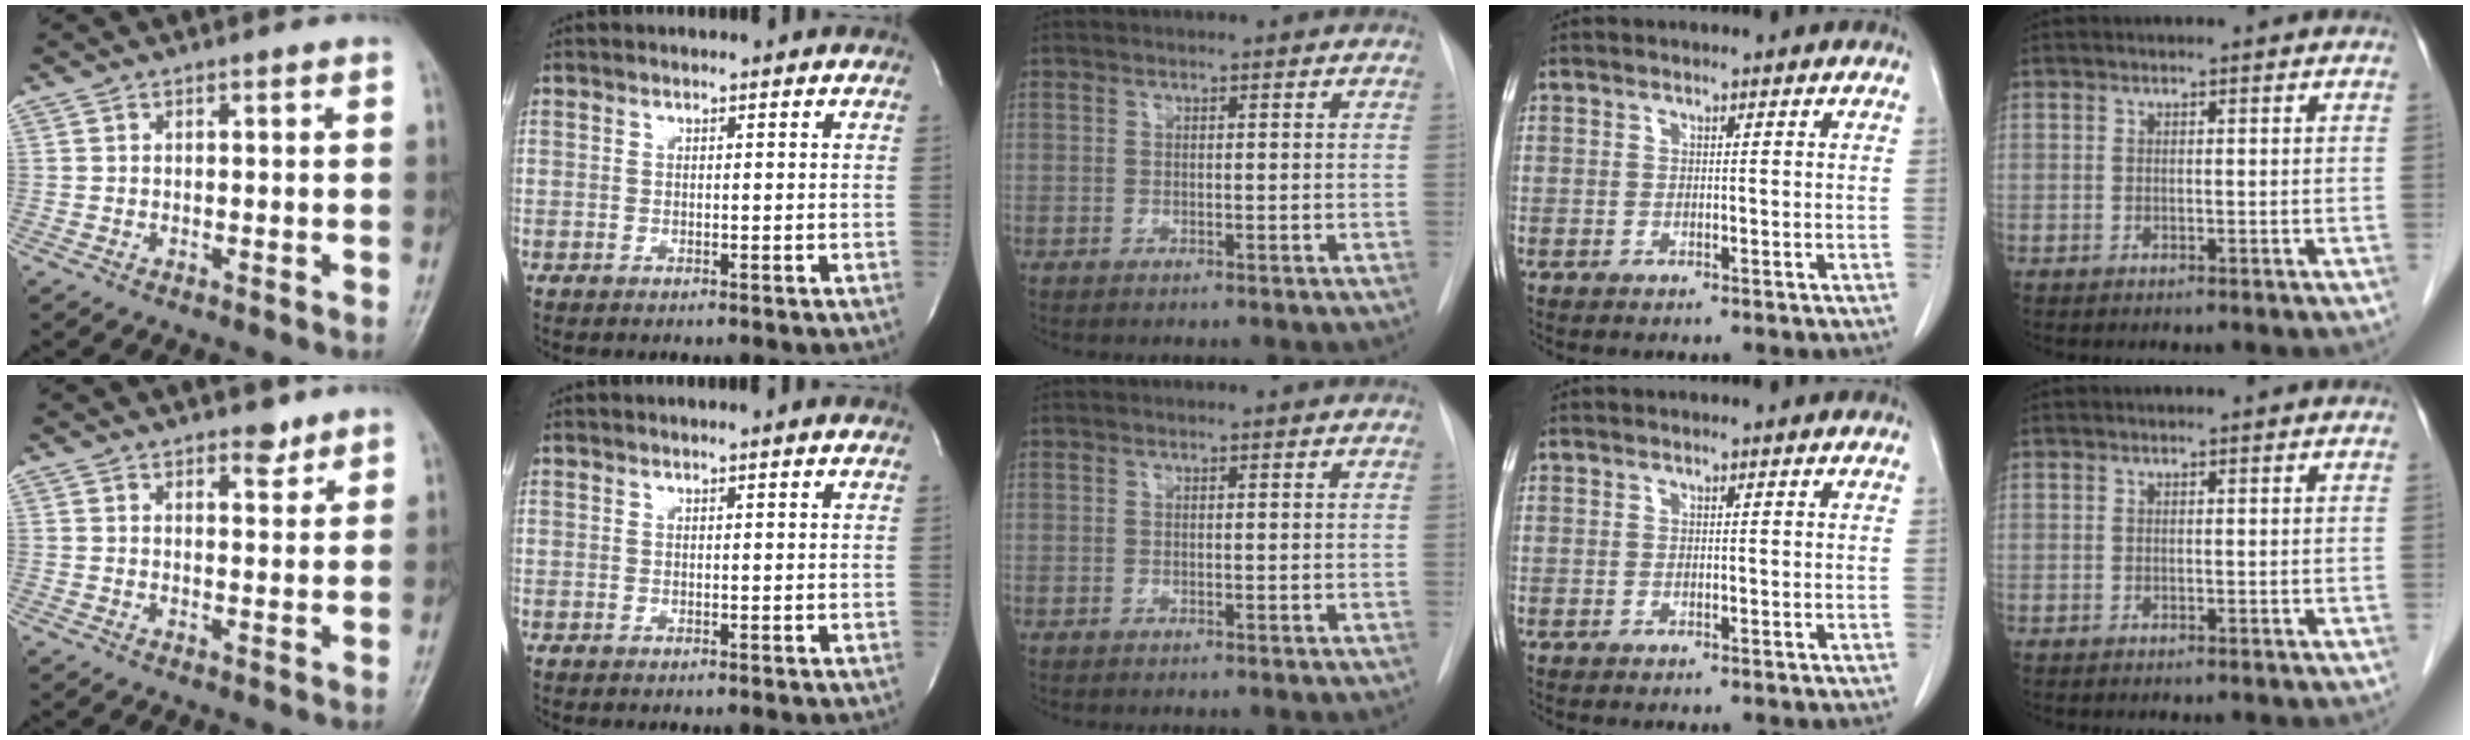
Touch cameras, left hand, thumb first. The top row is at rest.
{"thumb": {"total": 3.3, "force": [2.5, 1.5, 1.5], "torque": [-0.005, -0.016, 0.037]}}